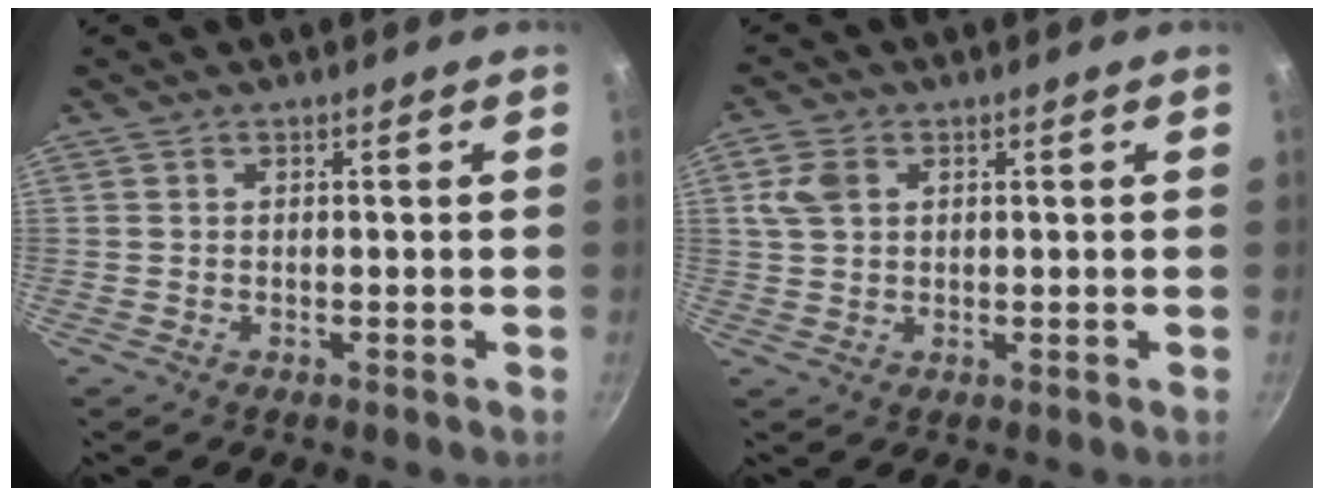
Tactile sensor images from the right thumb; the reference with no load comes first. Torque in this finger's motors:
{"motor_torque": [0.76, 0.62, 0.08, 0.17, 0.00]}